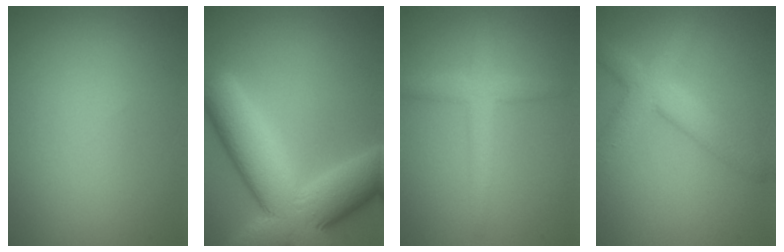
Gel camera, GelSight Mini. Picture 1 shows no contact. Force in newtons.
{"total": 11.9, "press": 11.9, "slide": 0.8}
{"total": 3.1, "press": 3.1, "slide": 0.2}
{"total": 4.4, "press": 4.3, "slide": 0.3}